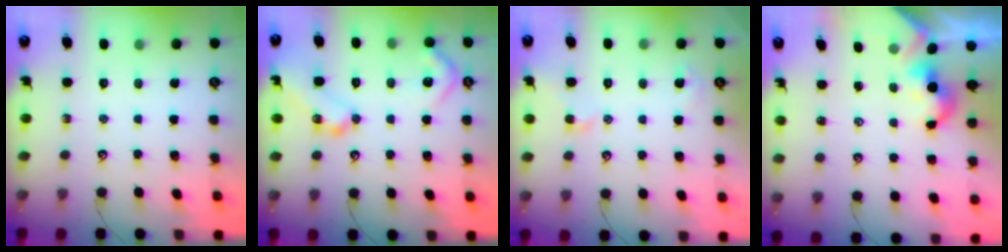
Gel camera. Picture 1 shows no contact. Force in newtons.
{"total": 17.2, "press": 17.2, "slide": 0.5}
{"total": 2.9, "press": 2.8, "slide": 0.8}
{"total": 1.7, "press": 1.6, "slide": 0.2}